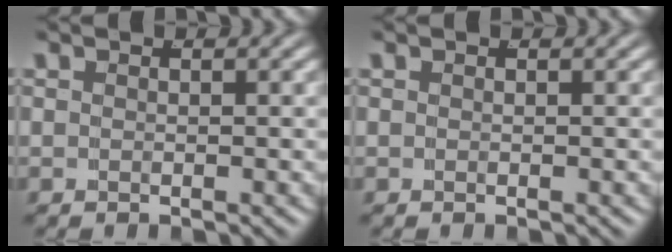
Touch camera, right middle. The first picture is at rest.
{"total": 0.0}